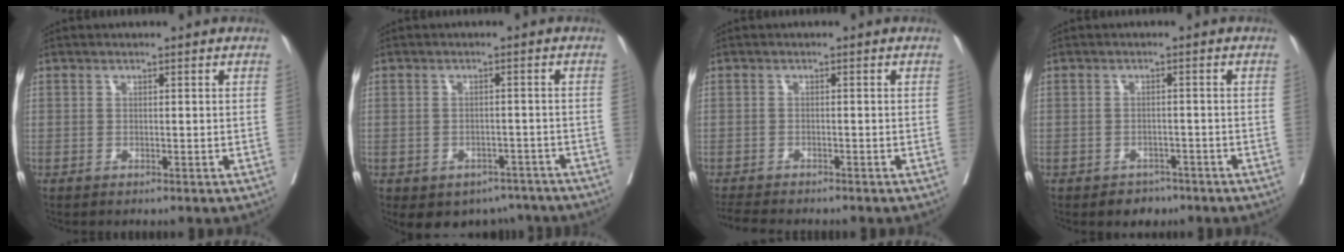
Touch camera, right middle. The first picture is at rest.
{"total": 7.5, "force": [-5.7, 4.7, 1.2], "torque": [0.001, 0.019, -0.066]}
{"total": 5.2, "force": [-4.8, 0.8, 2.0], "torque": [-0.029, -0.012, -0.077]}
{"total": 2.9, "force": [-2.1, 1.9, 0.5], "torque": [-0.007, 0.007, -0.025]}